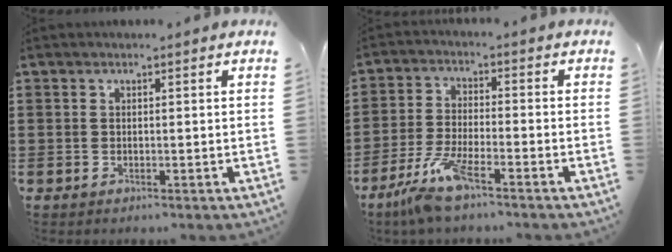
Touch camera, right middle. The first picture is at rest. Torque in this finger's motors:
{"motor_torque": [1.30, -0.84, 0.20, 0.11]}